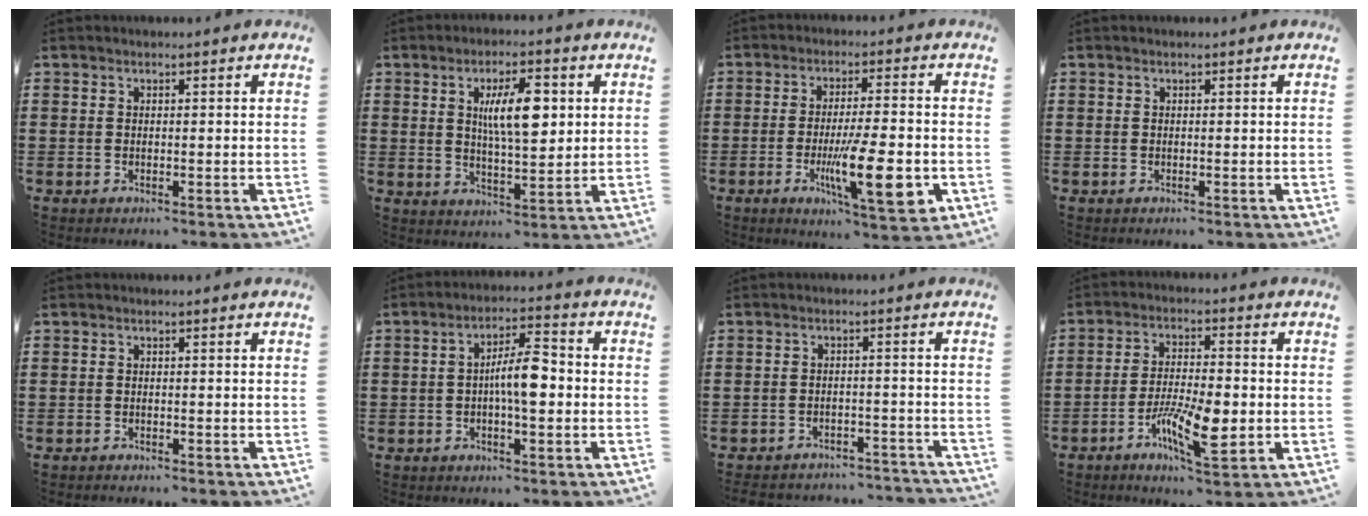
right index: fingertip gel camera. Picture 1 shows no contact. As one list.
[{"total": 8.7, "force": [2.2, 3.0, 7.9], "torque": [-0.141, 0.004, 0.033]}, {"total": 12.5, "force": [-3.5, 2.8, 11.7], "torque": [-0.211, -0.010, -0.055]}, {"total": 0.0}, {"total": 0.5, "force": [-0.5, 0.1, 0.0], "torque": [-0.002, -0.001, -0.011]}, {"total": 7.1, "force": [-0.7, 2.1, 6.7], "torque": [-0.126, 0.009, -0.016]}, {"total": 3.0, "force": [-2.9, 0.4, 0.3], "torque": [-0.009, 0.001, -0.062]}, {"total": 10.0, "force": [-3.1, 3.0, 9.1], "torque": [-0.186, -0.011, -0.056]}]